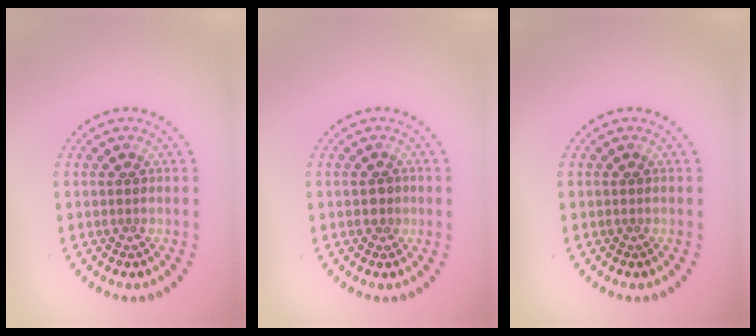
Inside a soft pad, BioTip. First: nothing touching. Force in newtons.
{"total": 1.2, "press": 1.1, "slide": 0.4}
{"total": 0.0}